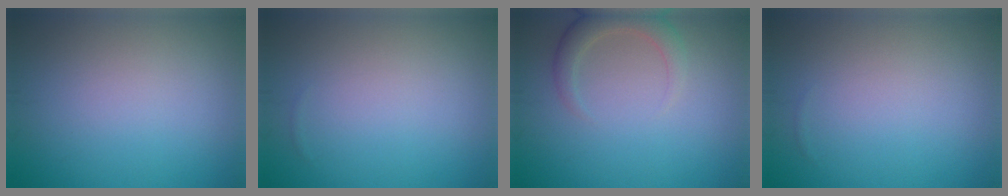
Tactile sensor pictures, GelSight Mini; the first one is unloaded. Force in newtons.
{"total": 0.0}
{"total": 2.8, "press": 2.8, "slide": 0.4}
{"total": 0.0}